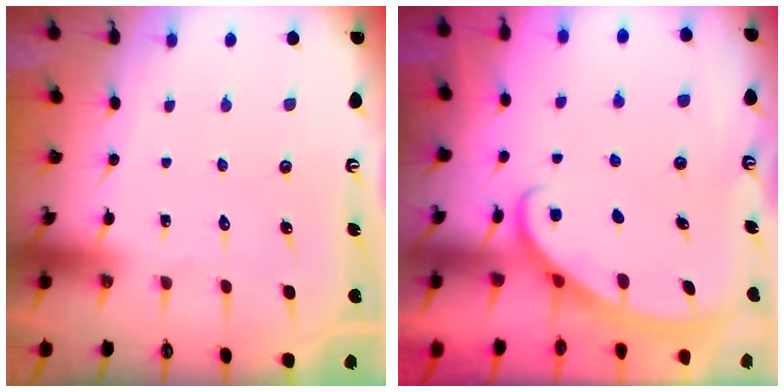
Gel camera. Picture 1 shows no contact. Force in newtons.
{"total": 3.0, "press": 3.0, "slide": 0.4}